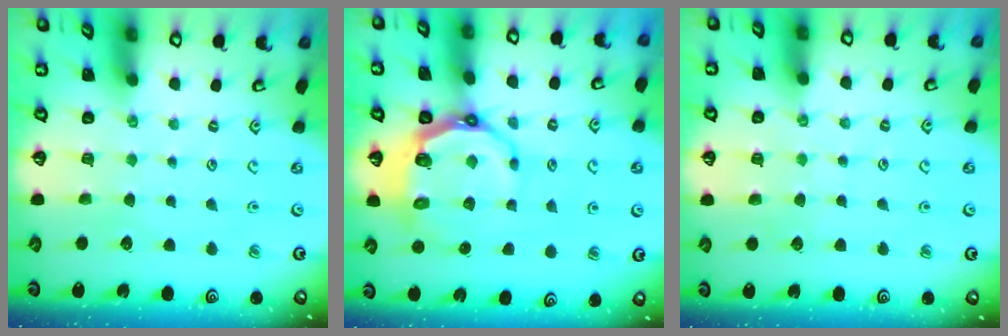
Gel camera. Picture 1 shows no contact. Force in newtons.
{"total": 8.8, "press": 7.9, "slide": 3.9}
{"total": 3.7, "press": 3.7, "slide": 0.4}